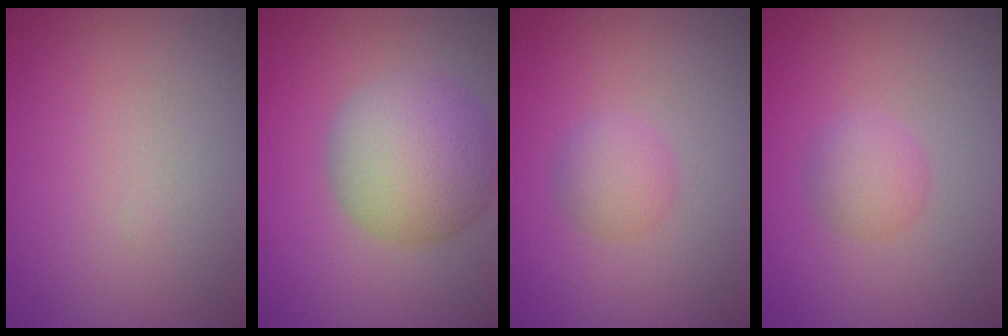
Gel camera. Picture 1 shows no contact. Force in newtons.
{"total": 7.1, "press": 7.1, "slide": 0.3}
{"total": 2.1, "press": 2.1, "slide": 0.1}
{"total": 2.1, "press": 2.1, "slide": 0.1}